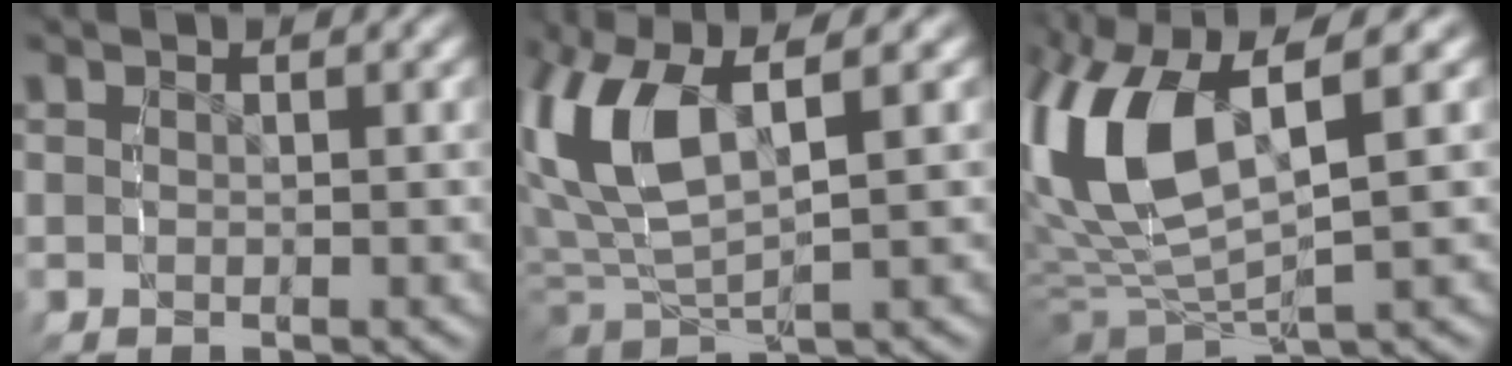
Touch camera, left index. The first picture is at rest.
{"total": 7.6, "force": [1.9, 4.7, 5.7], "torque": [-0.157, 0.001, 0.039]}
{"total": 9.2, "force": [1.4, 5.5, 7.2], "torque": [-0.187, -0.007, 0.031]}